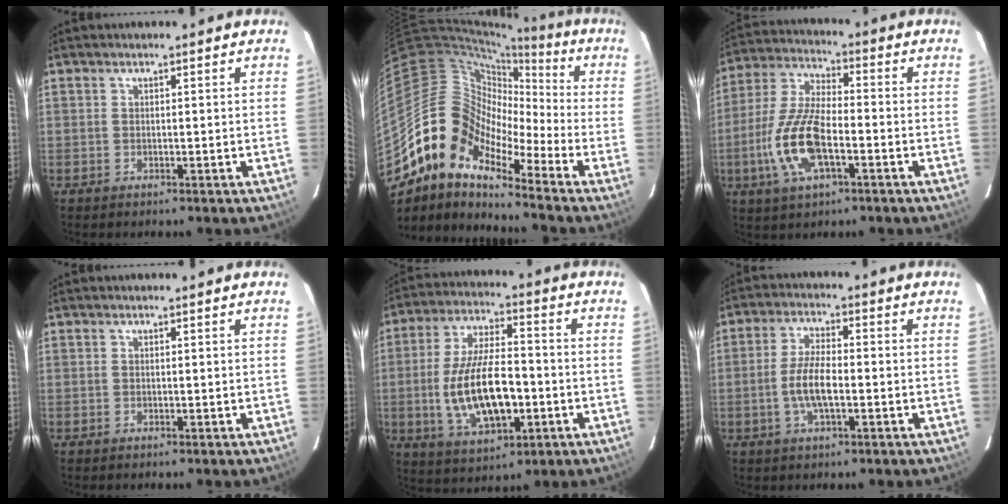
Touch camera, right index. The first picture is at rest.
{"total": 13.3, "force": [-9.0, 7.1, 6.9], "torque": [-0.104, 0.015, -0.197]}
{"total": 13.6, "force": [-4.3, 5.3, 11.8], "torque": [-0.257, -0.004, -0.084]}
{"total": 0.0}
{"total": 16.1, "force": [-3.3, 6.9, 14.2], "torque": [-0.286, -0.006, -0.046]}
{"total": 6.8, "force": [-1.7, 2.2, 6.2], "torque": [-0.126, 0.001, -0.032]}